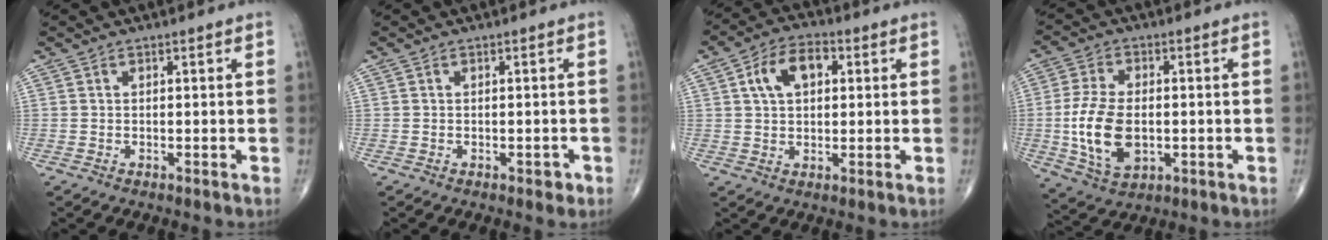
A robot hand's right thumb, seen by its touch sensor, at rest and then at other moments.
{"total": 1.3, "force": [-0.7, 0.7, 0.8], "torque": [-0.006, 0.001, -0.009]}
{"total": 8.6, "force": [2.4, 5.2, 6.4], "torque": [-0.104, 0.015, 0.037]}
{"total": 12.6, "force": [-1.4, 7.4, 10.1], "torque": [-0.197, -0.003, -0.019]}